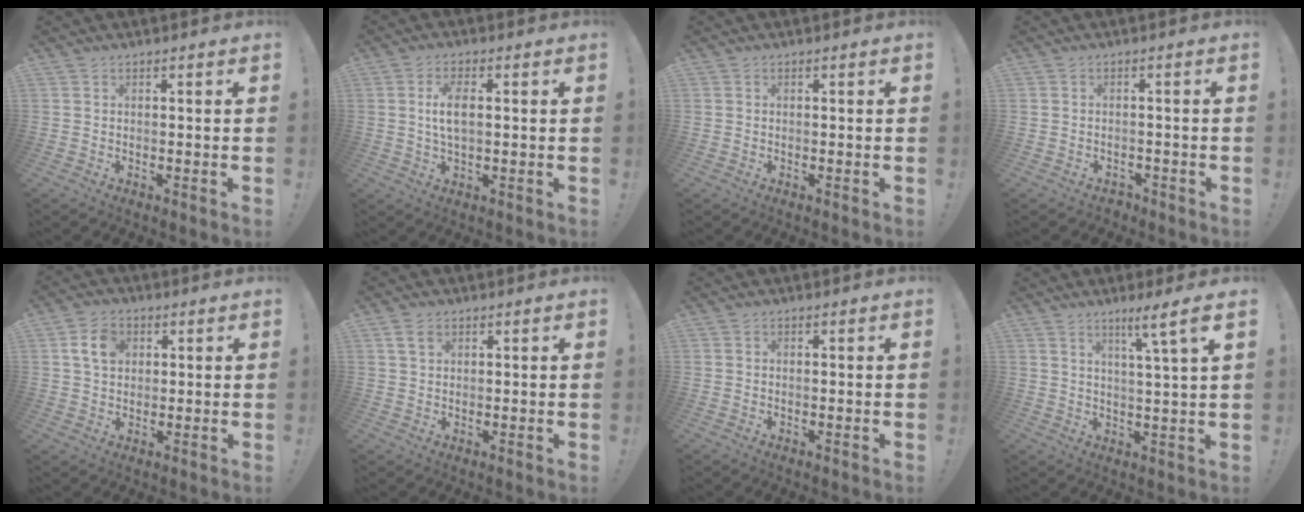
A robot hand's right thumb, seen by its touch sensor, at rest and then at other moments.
{"total": 5.8, "force": [0.7, 2.5, 5.2], "torque": [-0.093, 0.000, 0.010]}
{"total": 0.0}
{"total": 1.4, "force": [-1.0, 0.8, 0.5], "torque": [-0.007, -0.001, -0.019]}
{"total": 7.3, "force": [2.2, 5.4, 4.4], "torque": [-0.070, 0.009, 0.043]}
{"total": 3.2, "force": [1.7, 1.8, 2.0], "torque": [-0.030, -0.002, 0.030]}
{"total": 0.0}
{"total": 7.0, "force": [3.8, -1.1, 5.7], "torque": [-0.076, -0.024, 0.051]}